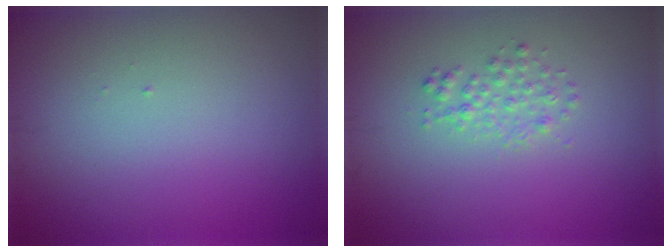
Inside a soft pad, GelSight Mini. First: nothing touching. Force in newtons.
{"total": 1.6, "press": 1.6, "slide": 0.1}